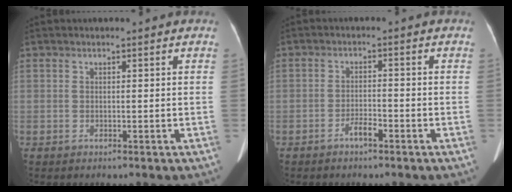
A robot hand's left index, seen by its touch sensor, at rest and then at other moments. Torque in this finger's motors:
{"motor_torque": [0.40, 0.33, 0.07, 0.03]}